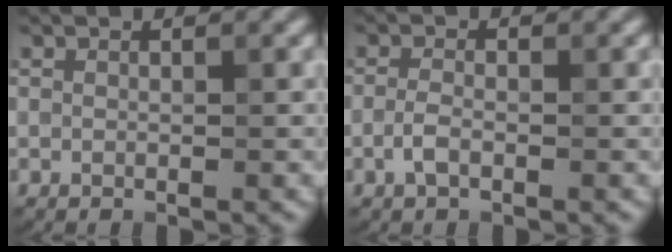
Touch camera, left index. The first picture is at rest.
{"total": 1.6, "force": [-0.8, 0.5, 1.2], "torque": [-0.031, 0.006, -0.018]}